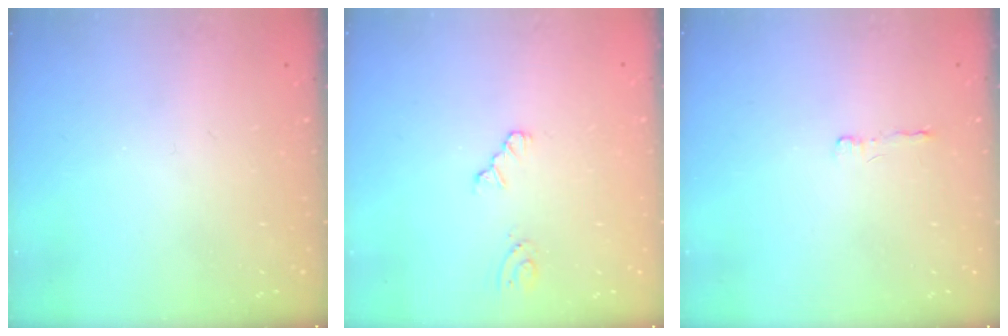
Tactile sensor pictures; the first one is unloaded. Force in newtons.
{"total": 2.2, "press": 2.2, "slide": 0.3}
{"total": 2.0, "press": 2.0, "slide": 0.5}